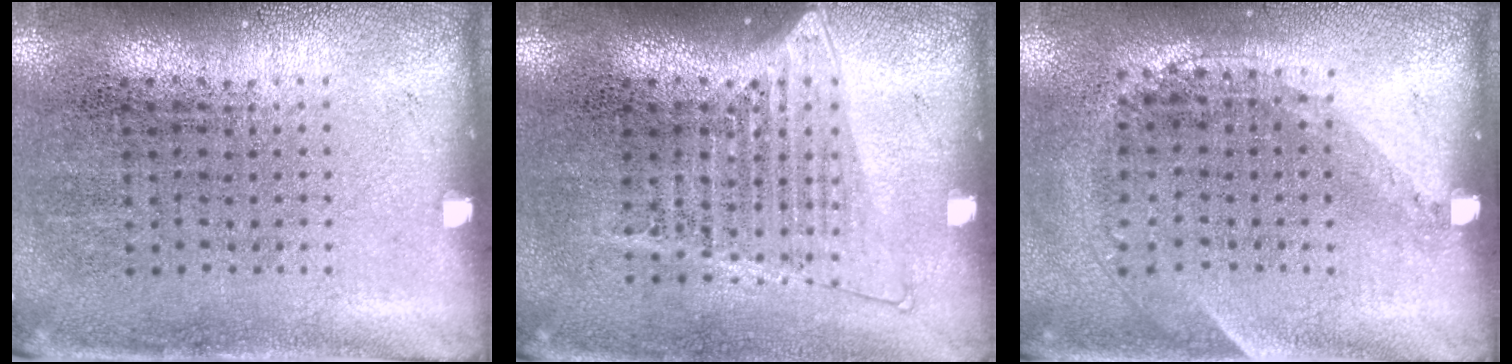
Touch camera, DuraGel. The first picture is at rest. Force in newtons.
{"total": 1.3, "press": 1.2, "slide": 0.6}
{"total": 1.4, "press": 1.0, "slide": 1.0}